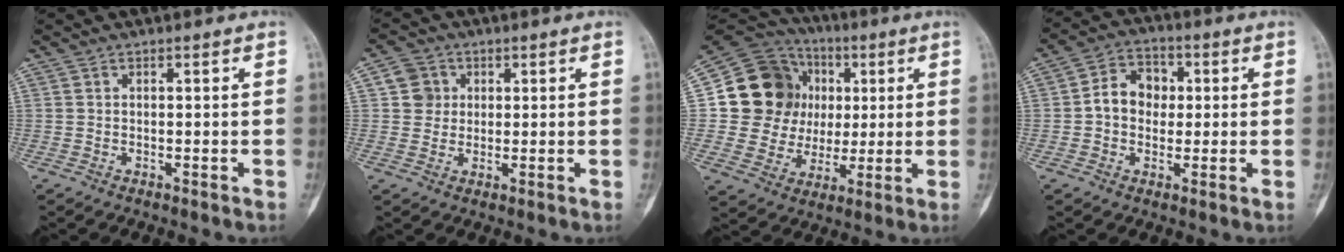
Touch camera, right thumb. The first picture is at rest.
{"total": 4.5, "force": [1.0, 4.3, 0.8], "torque": [0.014, 0.005, 0.014]}
{"total": 17.1, "force": [2.9, 15.3, 7.1], "torque": [-0.085, 0.025, 0.064]}
{"total": 7.9, "force": [0.3, 6.4, 4.7], "torque": [-0.050, 0.021, -0.005]}